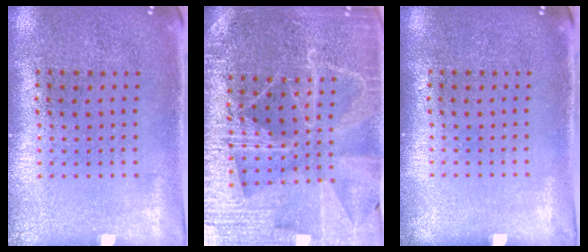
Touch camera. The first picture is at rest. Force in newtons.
{"total": 4.8, "press": 4.4, "slide": 2.0}
{"total": 0.0}